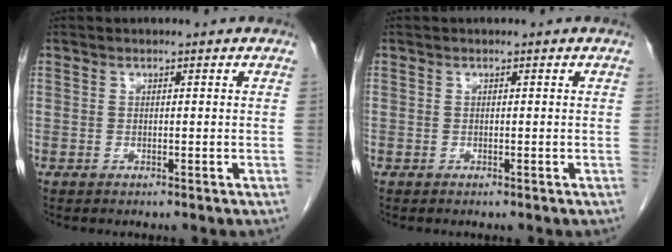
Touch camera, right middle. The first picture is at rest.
{"total": 0.0}